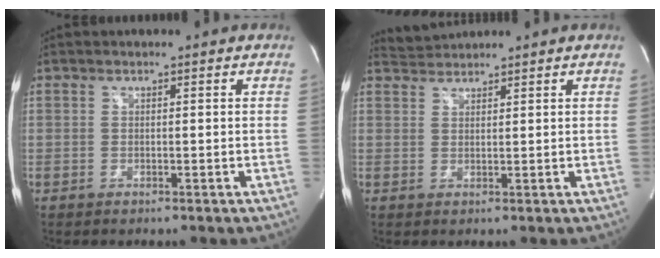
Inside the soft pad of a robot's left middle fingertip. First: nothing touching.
{"total": 2.4, "force": [2.3, -0.3, -0.7], "torque": [-0.003, 0.009, 0.052]}